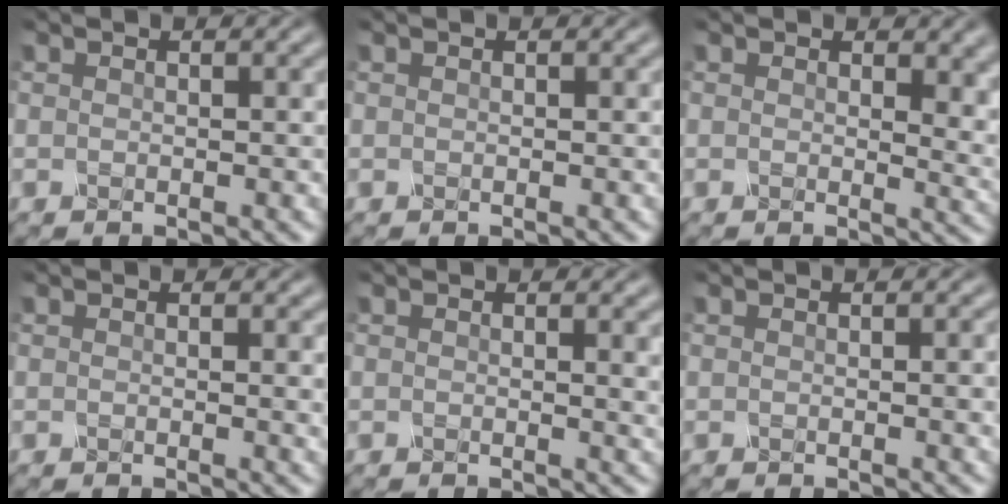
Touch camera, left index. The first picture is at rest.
{"total": 0.0}
{"total": 4.1, "force": [1.3, 2.4, 3.1], "torque": [-0.036, -0.014, 0.023]}
{"total": 0.8, "force": [0.3, 0.0, 0.7], "torque": [-0.008, -0.005, 0.005]}
{"total": 1.3, "force": [0.6, 0.2, 1.1], "torque": [-0.014, -0.005, 0.010]}
{"total": 1.4, "force": [0.1, 0.2, 1.3], "torque": [-0.015, -0.004, 0.002]}